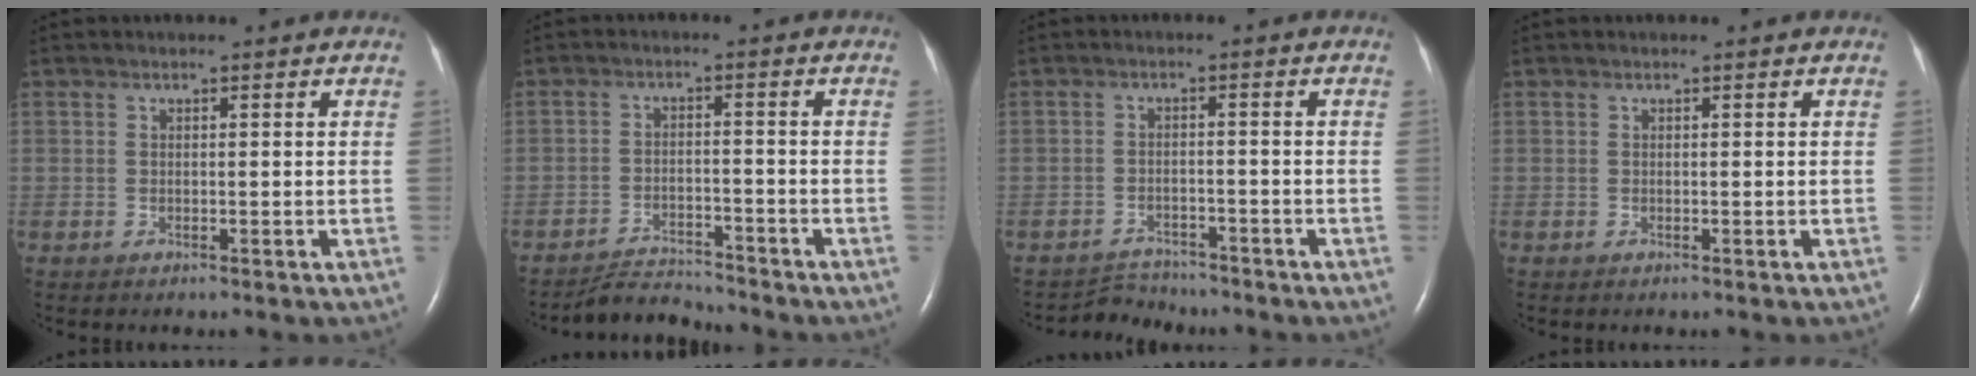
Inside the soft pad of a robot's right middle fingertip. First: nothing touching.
{"total": 4.5, "force": [-4.5, -0.1, -0.6], "torque": [0.001, -0.010, -0.075]}
{"total": 3.8, "force": [-3.6, 0.6, -1.1], "torque": [0.012, -0.006, -0.057]}
{"total": 0.0}